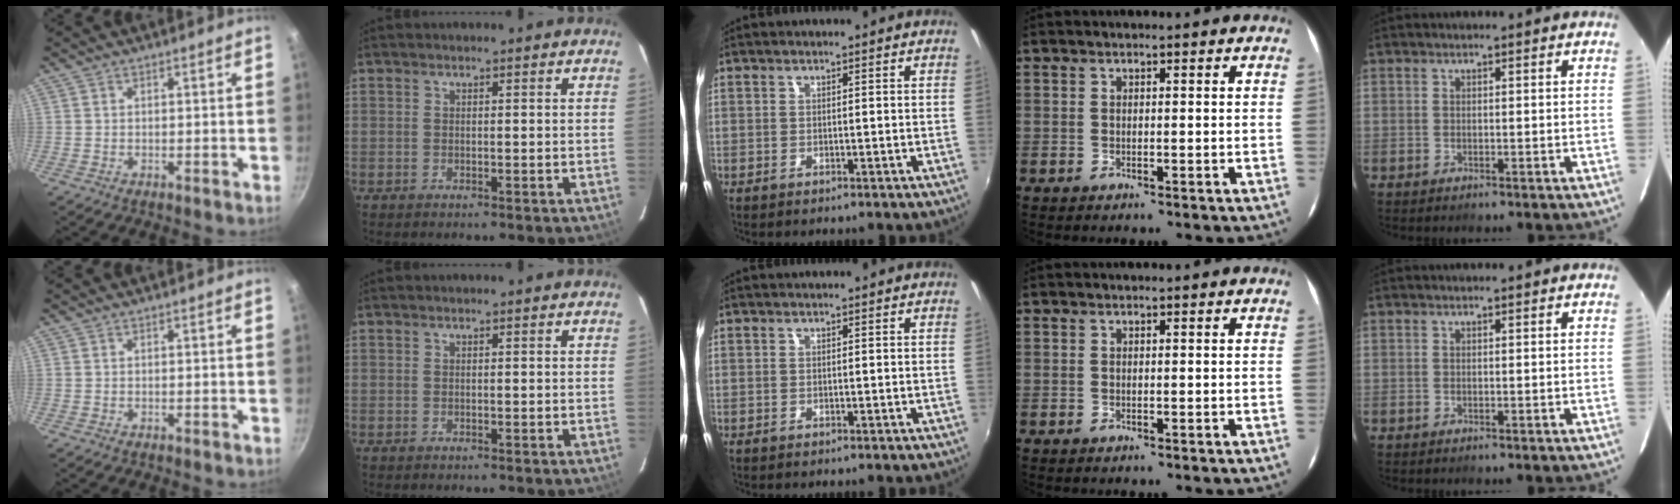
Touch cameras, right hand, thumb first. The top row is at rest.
{}